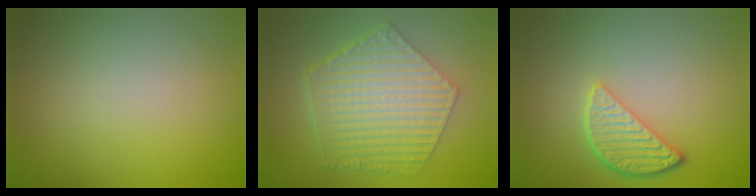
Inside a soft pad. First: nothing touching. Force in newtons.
{"total": 6.5, "press": 4.9, "slide": 4.3}
{"total": 3.4, "press": 2.9, "slide": 1.8}